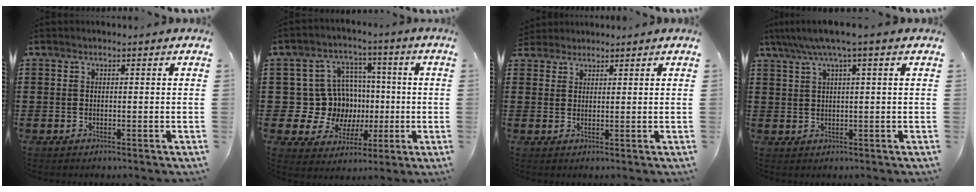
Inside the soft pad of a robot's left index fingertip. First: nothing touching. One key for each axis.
{"total": 11.1, "fx": 0.1, "fy": 10.6, "fz": 3.2, "tx": -0.109, "ty": 0.000, "tz": 0.016}
{"total": 1.8, "fx": 1.7, "fy": 0.7, "fz": -0.2, "tx": -0.003, "ty": 0.005, "tz": 0.035}
{"total": 3.8, "fx": 2.0, "fy": -0.2, "fz": 3.3, "tx": -0.067, "ty": 0.002, "tz": 0.033}